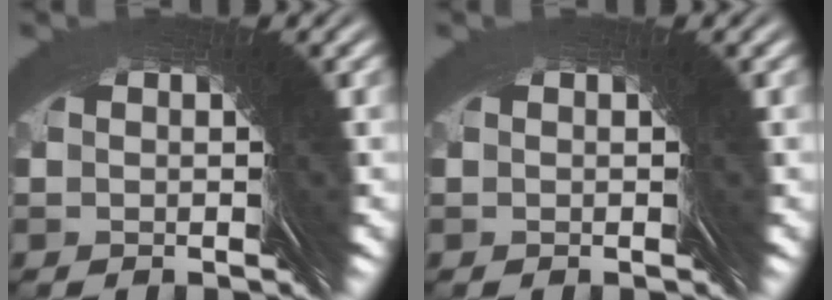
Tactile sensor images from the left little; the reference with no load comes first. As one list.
[{"total": 0.0}]